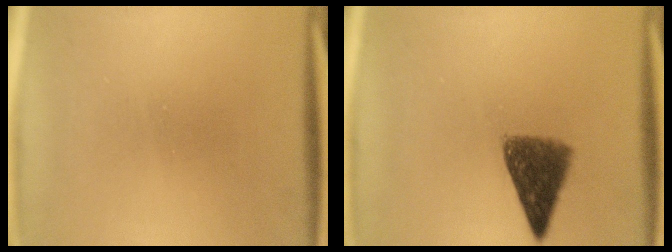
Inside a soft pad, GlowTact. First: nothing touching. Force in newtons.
{"total": 7.0}